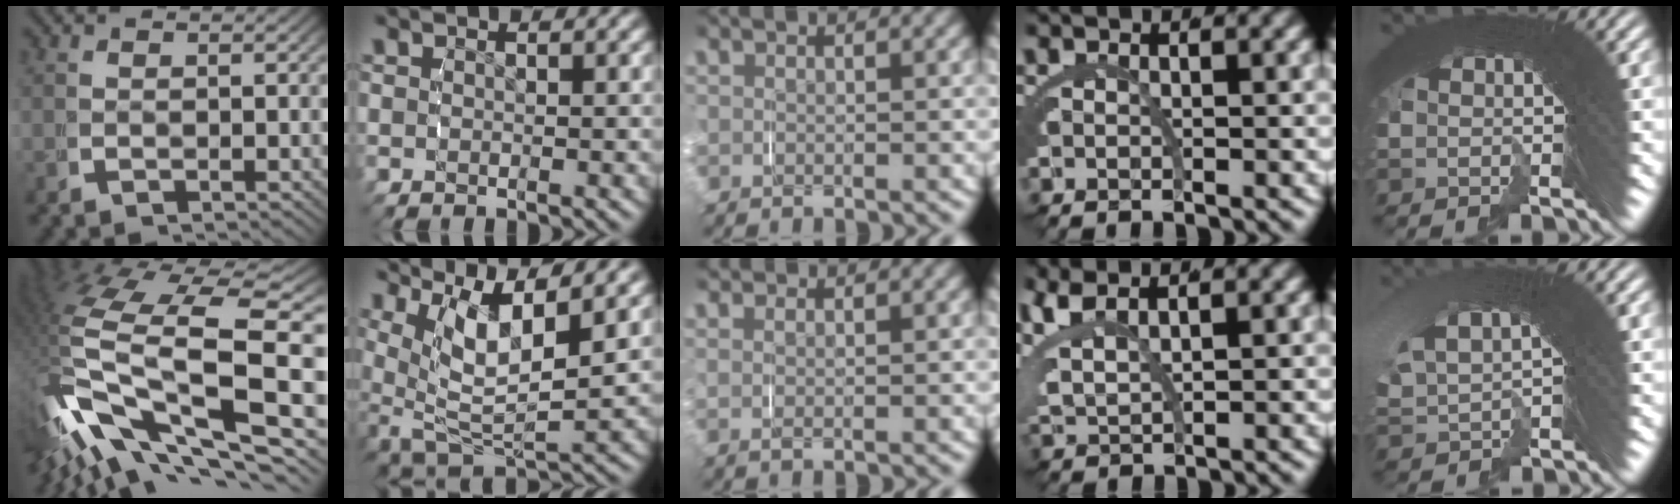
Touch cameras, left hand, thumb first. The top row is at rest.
{"thumb": {"total": 18.3, "force": [-0.1, 9.6, 15.6], "torque": [-0.346, -0.047, 0.037]}, "index": {"total": 7.1, "force": [-0.1, 4.4, 5.5], "torque": [-0.124, -0.046, 0.023]}, "middle": {"total": 1.2, "force": [1.0, 0.2, 0.6], "torque": [-0.011, 0.003, 0.017]}, "ring": {"total": 3.3, "force": [3.0, 0.7, 1.1], "torque": [-0.036, 0.007, 0.061]}, "little": {"total": 3.1, "force": [2.9, 0.8, 0.2], "torque": [0.003, 0.021, 0.048]}}